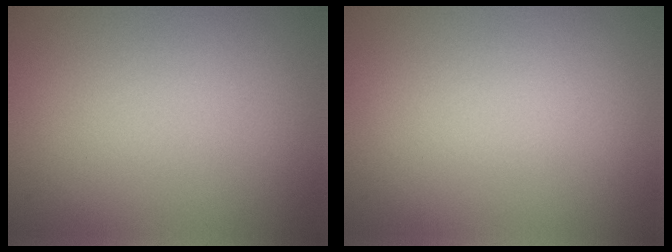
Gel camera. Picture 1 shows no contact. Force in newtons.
{"total": 0.0}